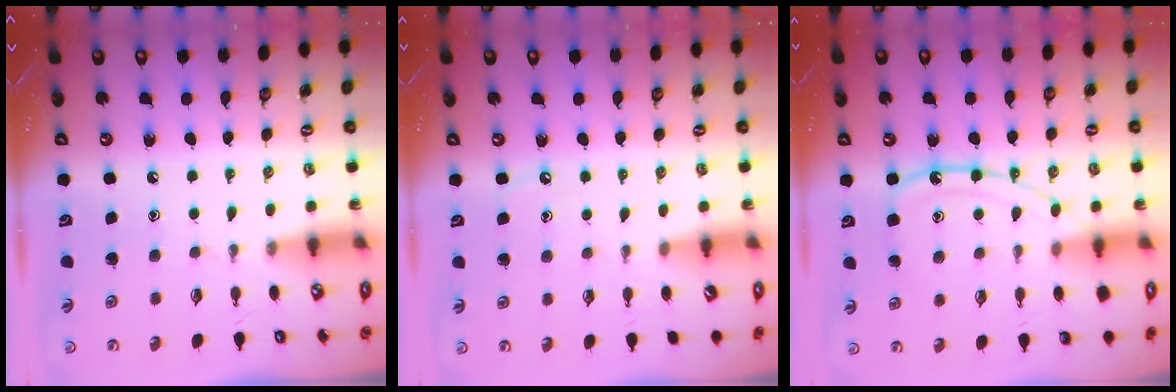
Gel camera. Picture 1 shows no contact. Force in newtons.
{"total": 2.6, "press": 2.6, "slide": 0.4}
{"total": 12.3, "press": 12.2, "slide": 1.3}